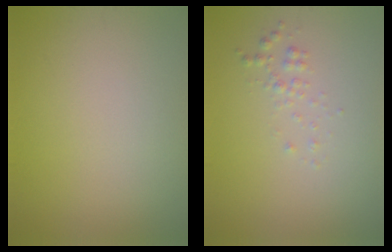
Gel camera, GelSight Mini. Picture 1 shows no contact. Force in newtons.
{"total": 0.9, "press": 0.9, "slide": 0.0}